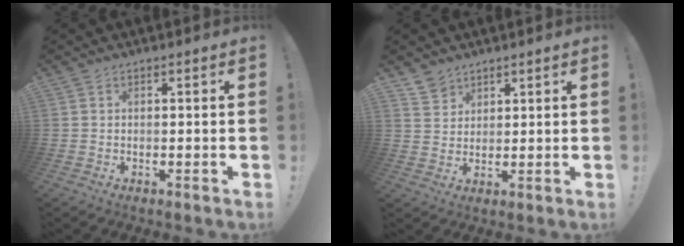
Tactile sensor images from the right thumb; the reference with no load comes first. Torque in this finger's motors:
{"motor_torque": [0.26, 0.60, 0.15, -0.04, -0.02]}